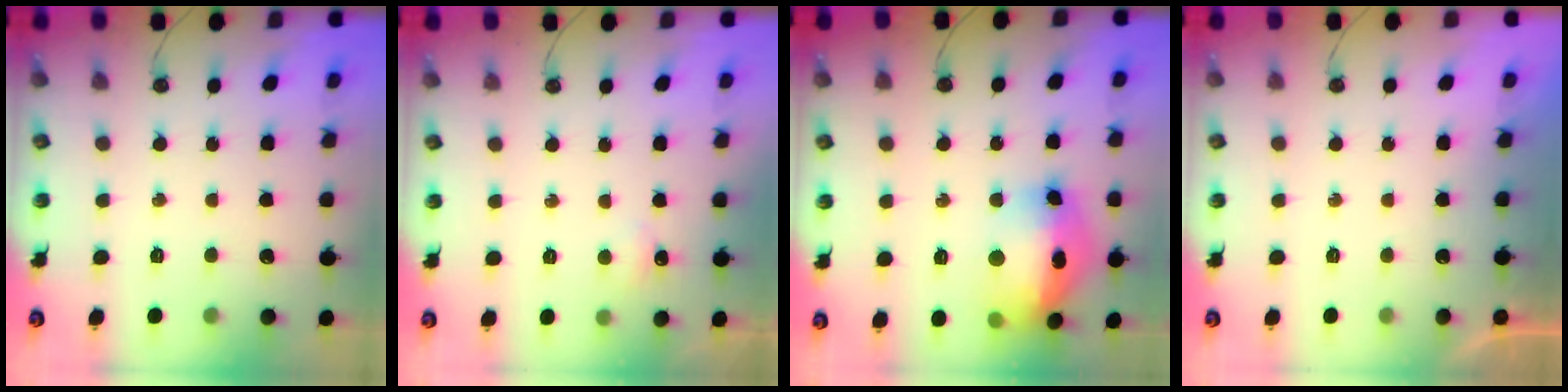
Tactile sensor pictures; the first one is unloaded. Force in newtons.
{"total": 4.5, "press": 4.5, "slide": 0.8}
{"total": 19.3, "press": 19.2, "slide": 1.7}
{"total": 0.0}